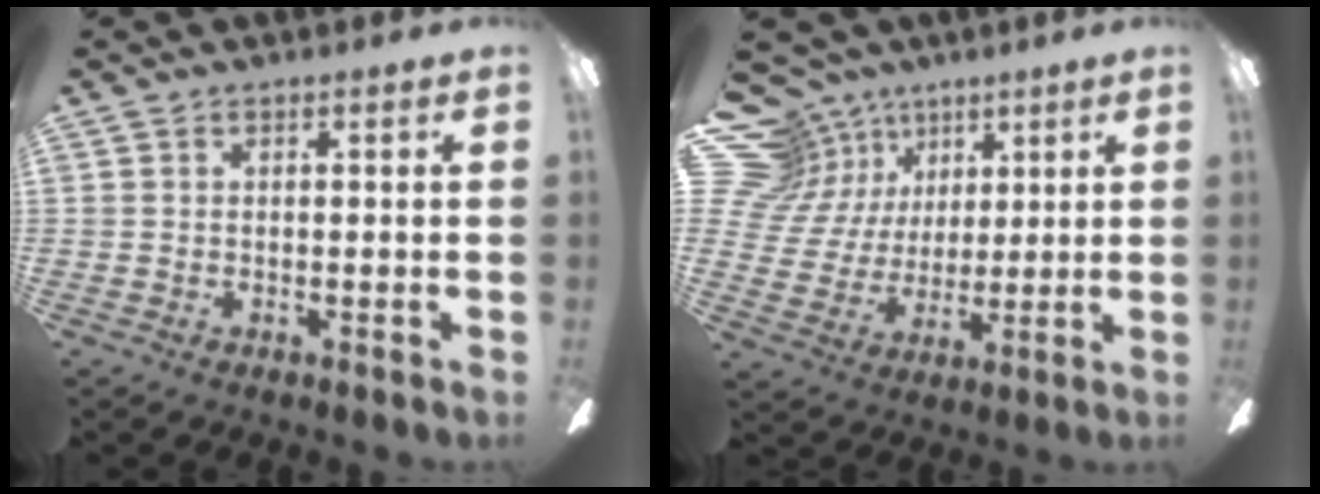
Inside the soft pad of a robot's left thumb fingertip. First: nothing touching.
{"total": 13.1, "force": [7.0, 10.8, 2.5], "torque": [-0.088, -0.040, 0.144]}